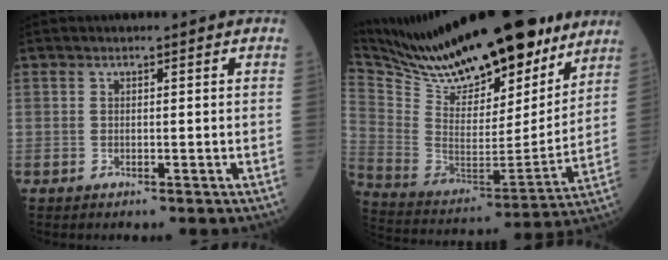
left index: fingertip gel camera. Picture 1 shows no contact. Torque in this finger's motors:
{"motor_torque": [1.04, -1.10, 0.79, 0.20]}